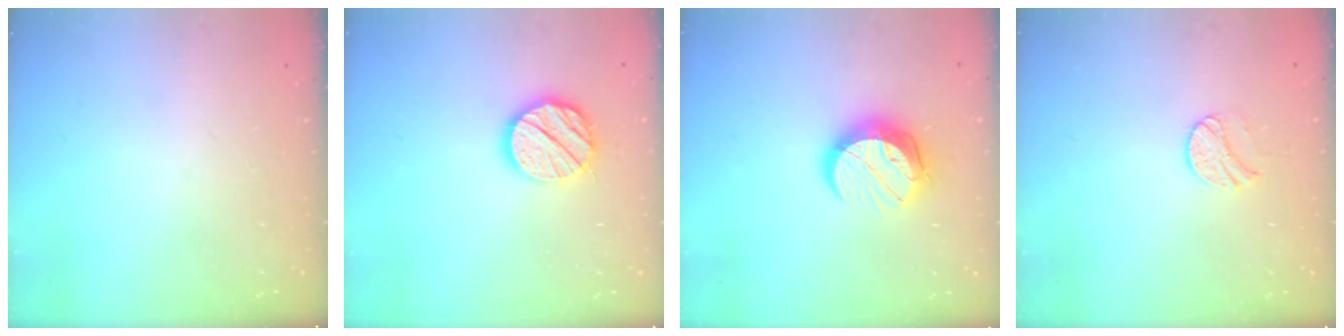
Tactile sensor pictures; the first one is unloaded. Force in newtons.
{"total": 13.3, "press": 13.2, "slide": 1.4}
{"total": 11.2, "press": 11.2, "slide": 0.9}
{"total": 7.7, "press": 7.7, "slide": 0.7}